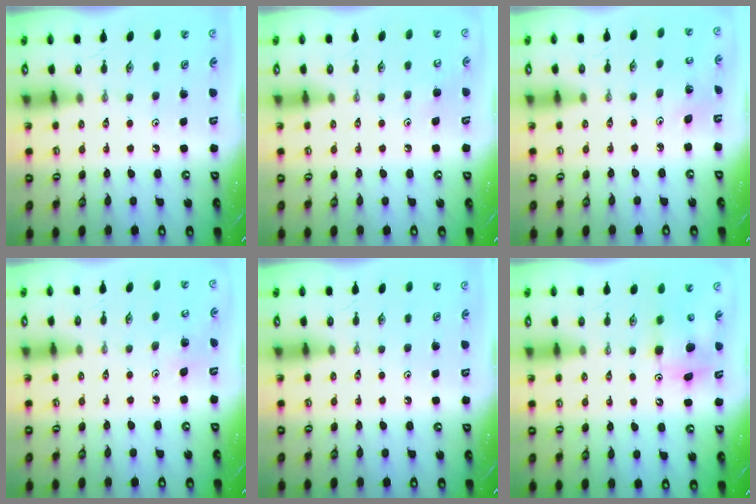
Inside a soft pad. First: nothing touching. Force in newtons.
{"total": 4.8, "press": 4.8, "slide": 0.8}
{"total": 2.2, "press": 2.2, "slide": 0.2}
{"total": 4.8, "press": 4.7, "slide": 0.4}
{"total": 0.0}
{"total": 9.6, "press": 9.6, "slide": 0.4}